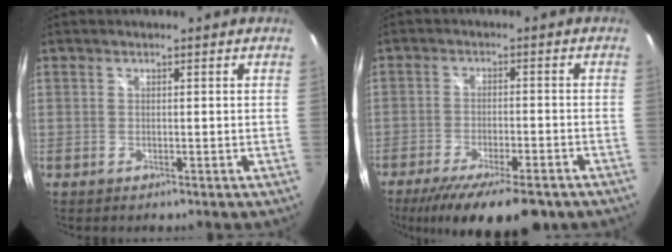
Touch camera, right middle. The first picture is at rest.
{"total": 15.0, "force": [-11.0, 3.9, 9.3], "torque": [-0.179, -0.042, -0.168]}